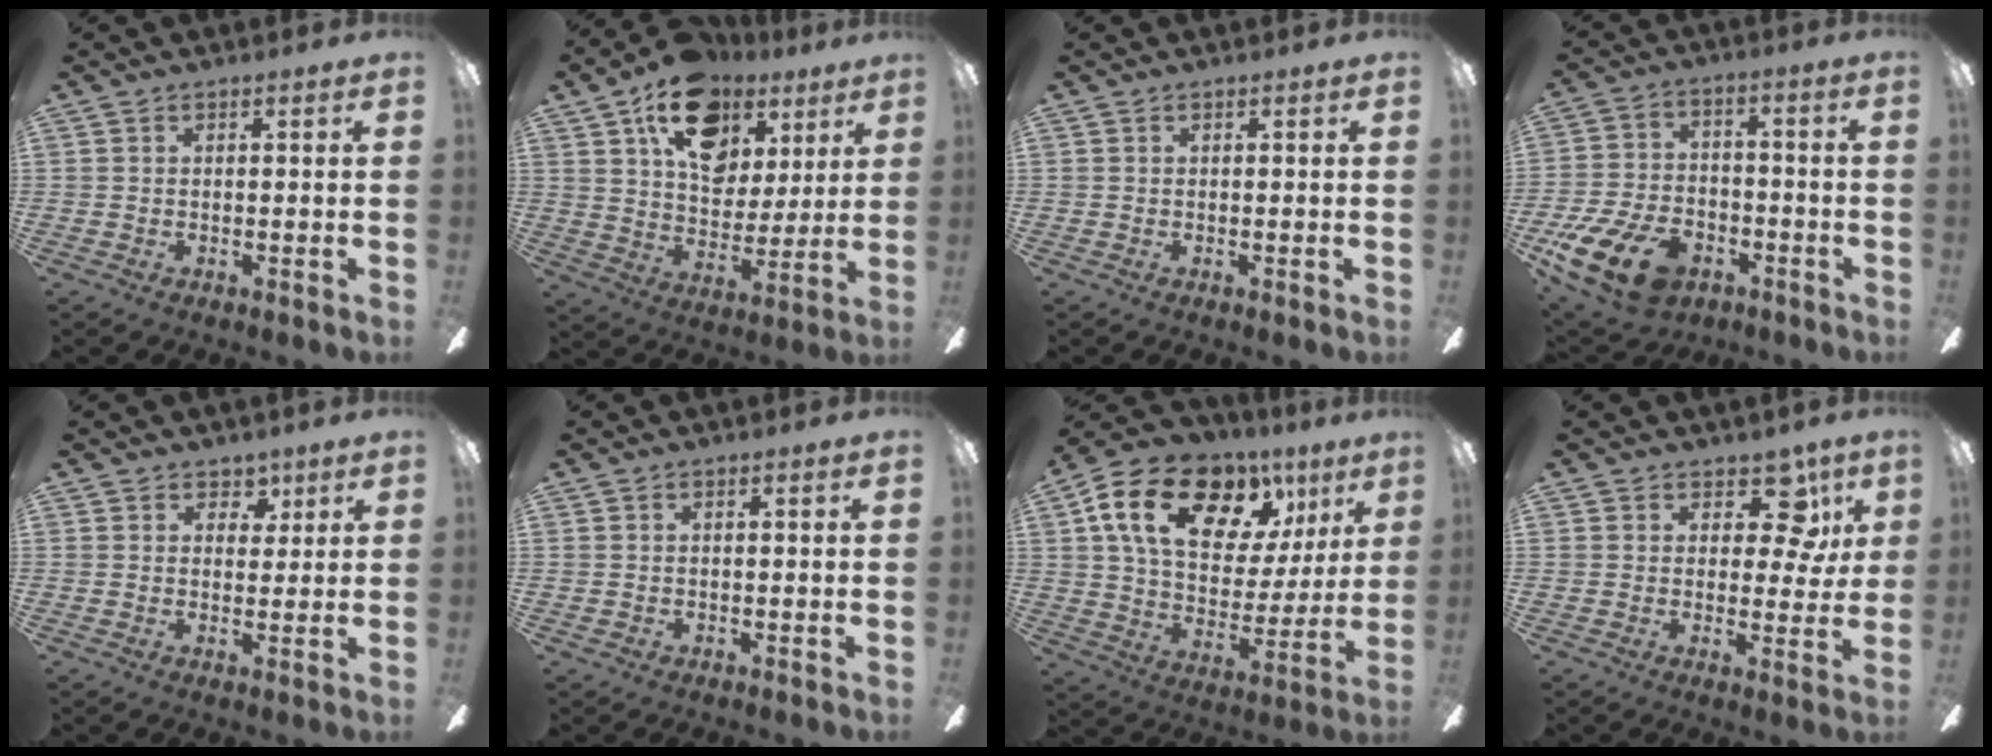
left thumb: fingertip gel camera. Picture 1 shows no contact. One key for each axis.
{"total": 18.6, "fx": 10.0, "fy": 12.3, "fz": 9.7, "tx": -0.151, "ty": -0.040, "tz": 0.181}
{"total": 0.0}
{"total": 16.6, "fx": -9.4, "fy": 9.6, "fz": 9.8, "tx": -0.203, "ty": 0.061, "tz": -0.163}
{"total": 3.5, "fx": 2.2, "fy": 2.6, "fz": 1.0, "tx": -0.004, "ty": -0.007, "tz": 0.035}
{"total": 0.8, "fx": -0.3, "fy": 0.6, "fz": 0.2, "tx": -0.005, "ty": 0.003, "tz": -0.009}
{"total": 21.7, "fx": 11.1, "fy": 13.2, "fz": 13.2, "tx": -0.215, "ty": -0.038, "tz": 0.195}
{"total": 10.4, "fx": 4.8, "fy": 6.1, "fz": 6.9, "tx": -0.081, "ty": -0.017, "tz": 0.080}